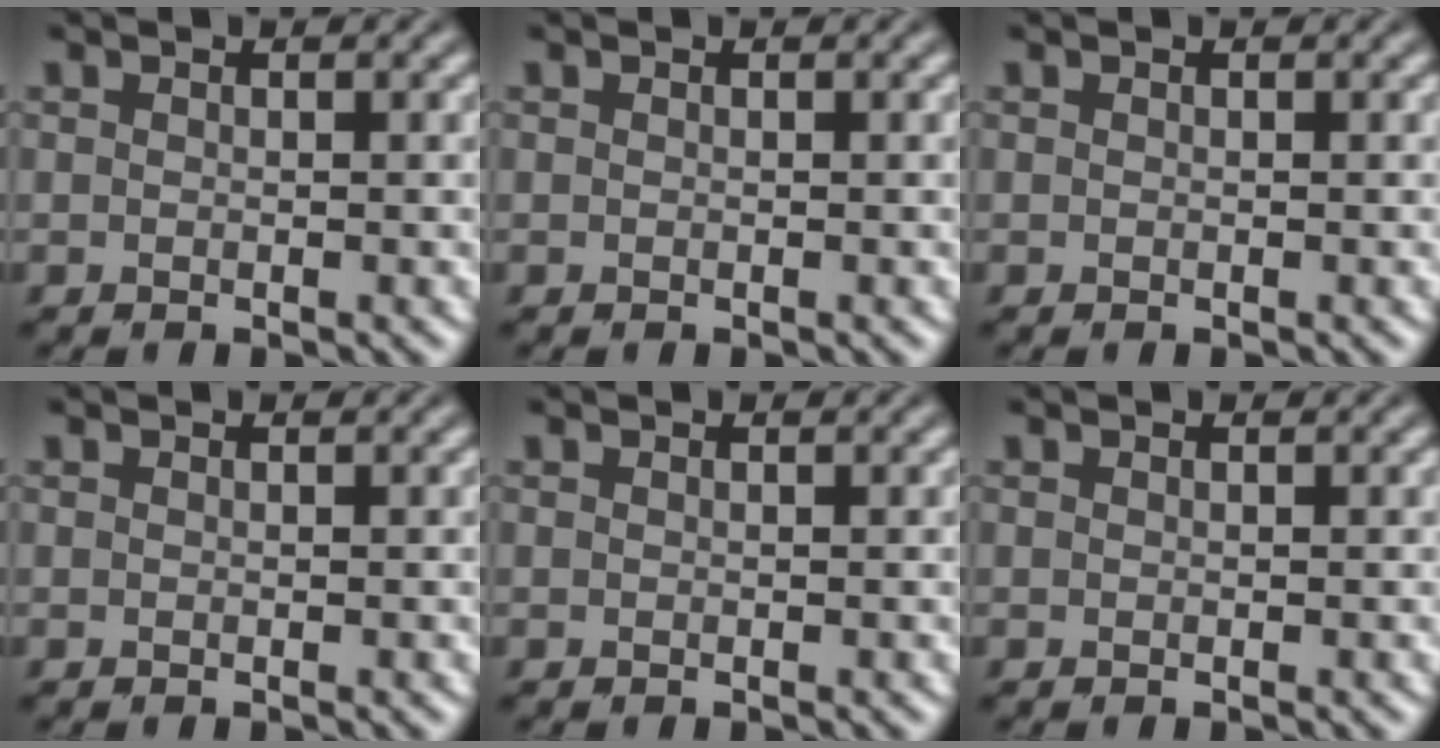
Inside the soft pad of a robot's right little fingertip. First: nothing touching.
{"total": 0.0}
{"total": 0.0}
{"total": 0.0}
{"total": 0.0}
{"total": 0.0}